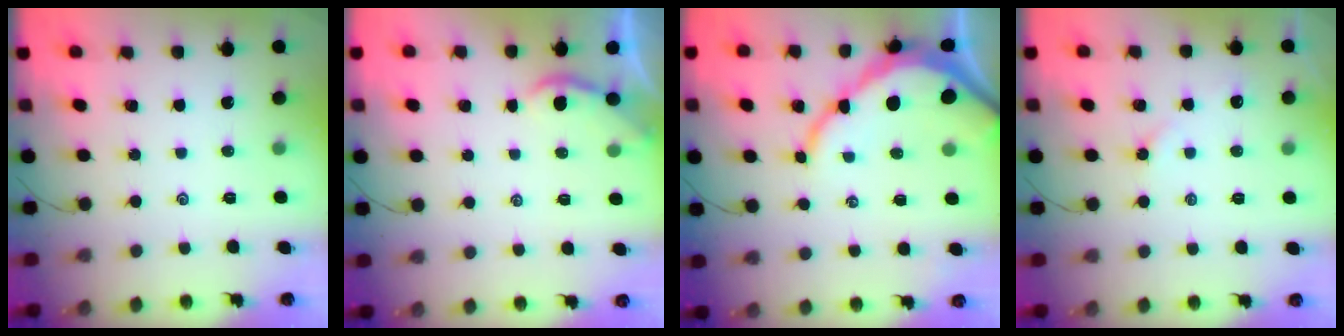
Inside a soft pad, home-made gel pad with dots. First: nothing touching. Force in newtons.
{"total": 1.3, "press": 1.3, "slide": 0.3}
{"total": 10.4, "press": 10.3, "slide": 1.2}
{"total": 3.3, "press": 3.3, "slide": 0.5}